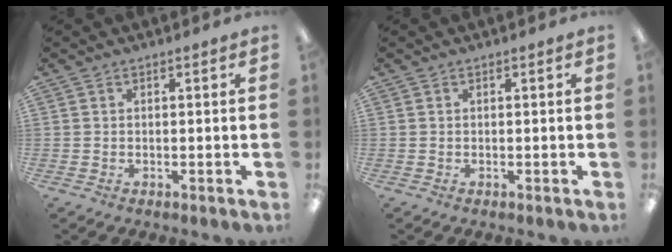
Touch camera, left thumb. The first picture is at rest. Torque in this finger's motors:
{"motor_torque": [-0.14, 0.09, -0.15, 0.14, 0.04]}